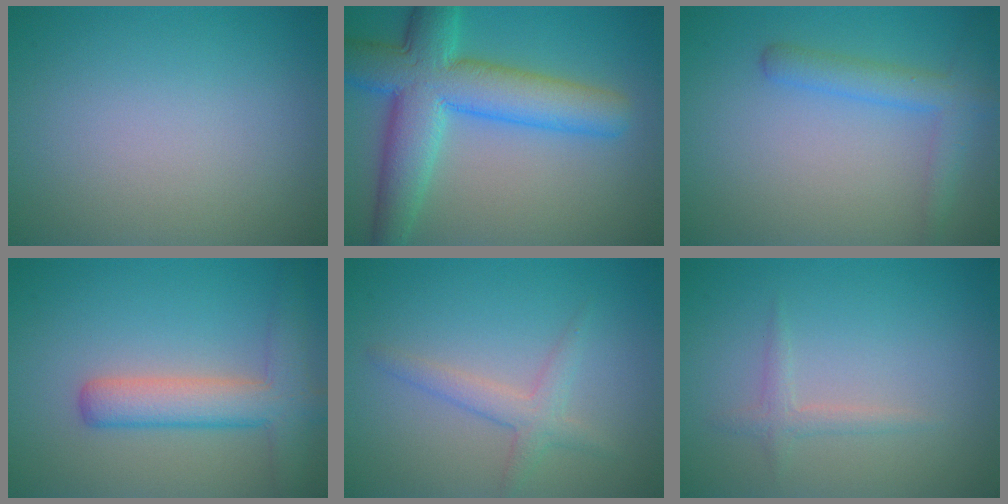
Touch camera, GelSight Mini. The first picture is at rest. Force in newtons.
{"total": 9.3, "press": 9.3, "slide": 0.3}
{"total": 3.0, "press": 3.0, "slide": 0.2}
{"total": 5.2, "press": 5.2, "slide": 0.2}
{"total": 2.3, "press": 2.3, "slide": 0.1}
{"total": 1.3, "press": 1.3, "slide": 0.0}